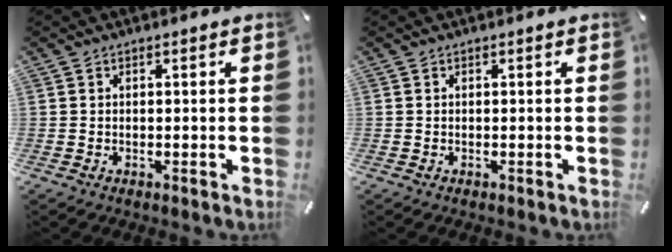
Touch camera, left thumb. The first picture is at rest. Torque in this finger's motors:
{"motor_torque": [0.00, 0.00, 0.00, 0.00, 0.00]}